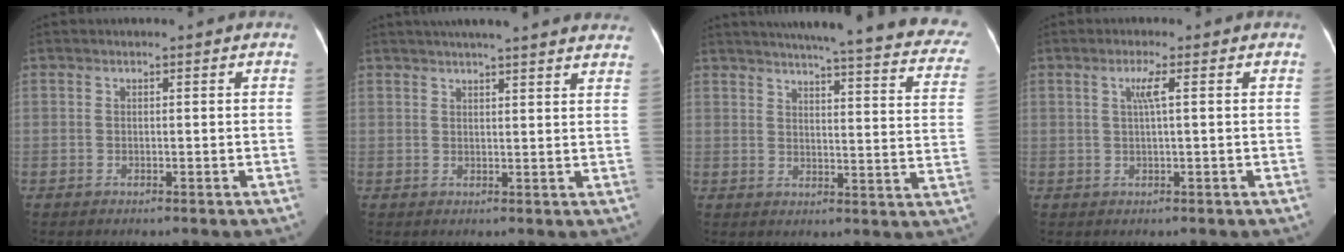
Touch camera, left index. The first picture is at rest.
{"total": 18.8, "force": [16.7, 1.5, 8.5], "torque": [-0.126, 0.023, 0.199]}
{"total": 29.3, "force": [25.5, 3.3, 14.1], "torque": [-0.177, -0.058, 0.281]}
{"total": 2.4, "force": [0.6, -0.3, 2.3], "torque": [-0.049, 0.005, 0.012]}